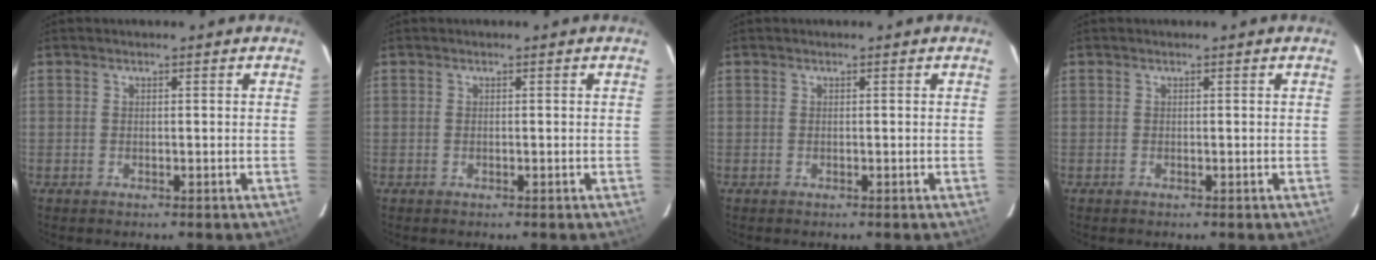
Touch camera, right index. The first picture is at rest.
{"total": 0.0}
{"total": 0.0}
{"total": 0.0}